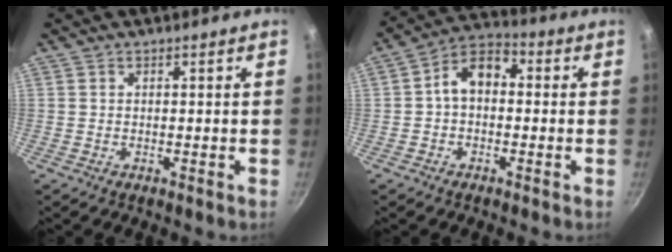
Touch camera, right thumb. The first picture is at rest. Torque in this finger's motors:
{"motor_torque": [1.08, 1.65, 0.76, 0.10, 0.07]}